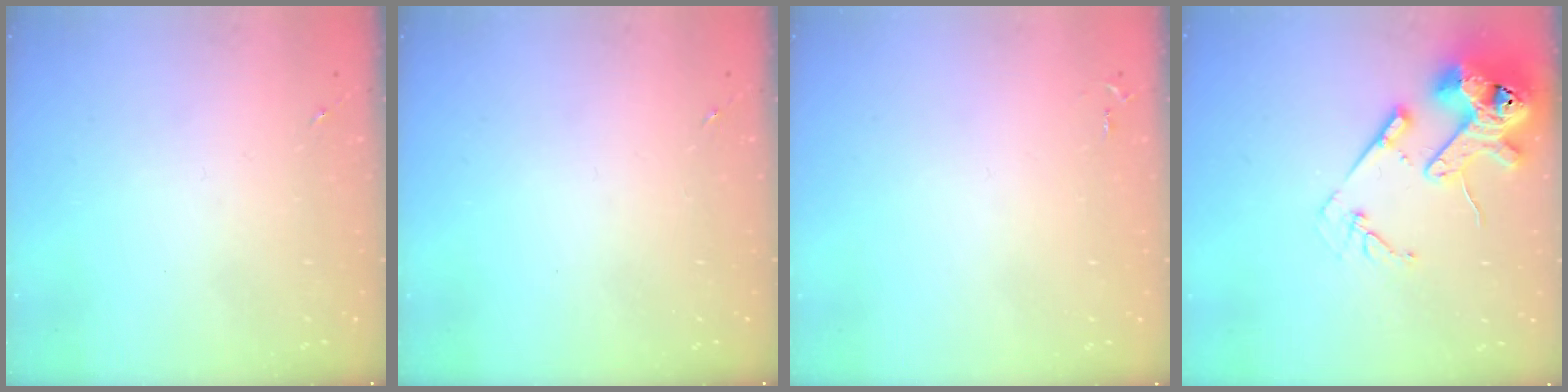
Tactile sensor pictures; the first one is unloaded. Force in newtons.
{"total": 0.0}
{"total": 2.8, "press": 2.8, "slide": 0.4}
{"total": 18.8, "press": 18.7, "slide": 2.4}